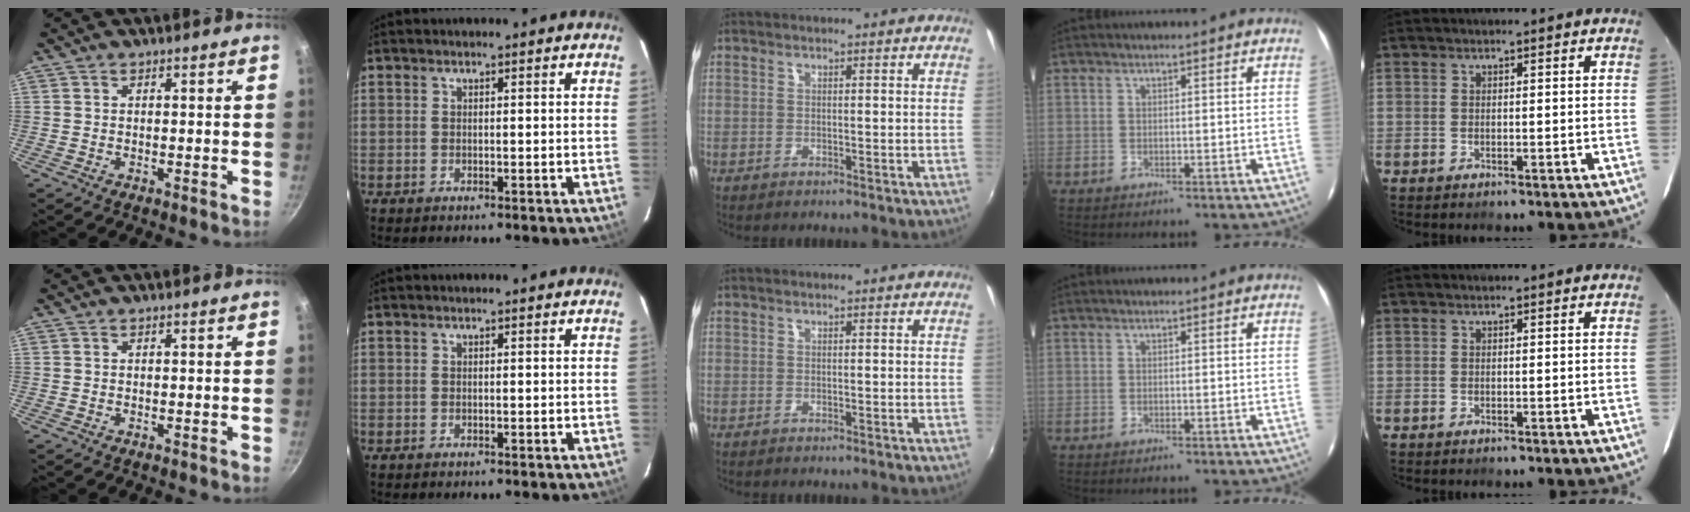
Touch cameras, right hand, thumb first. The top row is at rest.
{}